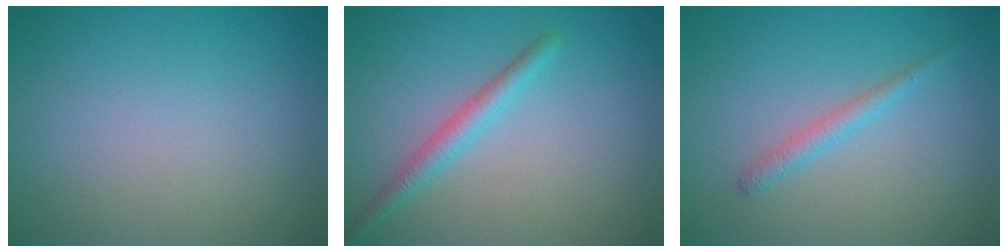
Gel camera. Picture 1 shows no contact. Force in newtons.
{"total": 2.2, "press": 2.2, "slide": 0.0}
{"total": 1.5, "press": 1.5, "slide": 0.1}